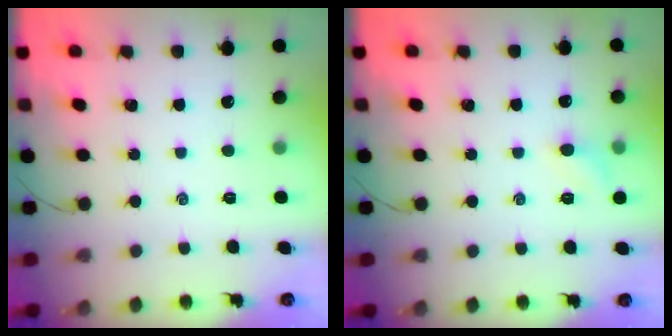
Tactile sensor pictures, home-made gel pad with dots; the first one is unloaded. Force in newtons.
{"total": 5.7, "press": 5.5, "slide": 1.7}